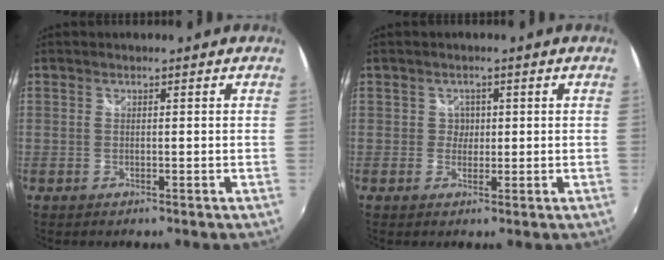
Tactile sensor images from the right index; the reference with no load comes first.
{"total": 2.0, "force": [0.1, 2.0, -0.1], "torque": [0.006, 0.007, 0.001]}